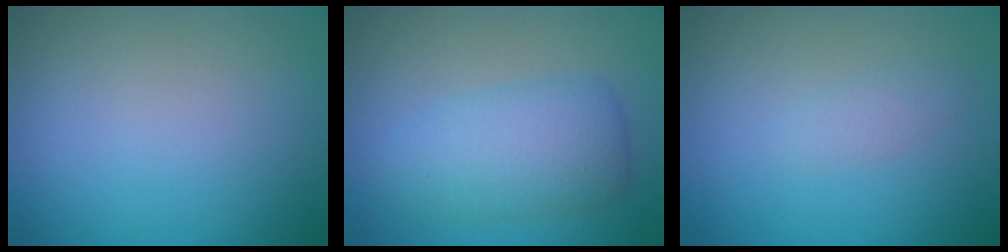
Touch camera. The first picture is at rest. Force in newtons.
{"total": 4.7, "press": 4.7, "slide": 0.1}
{"total": 1.1, "press": 1.1, "slide": 0.1}